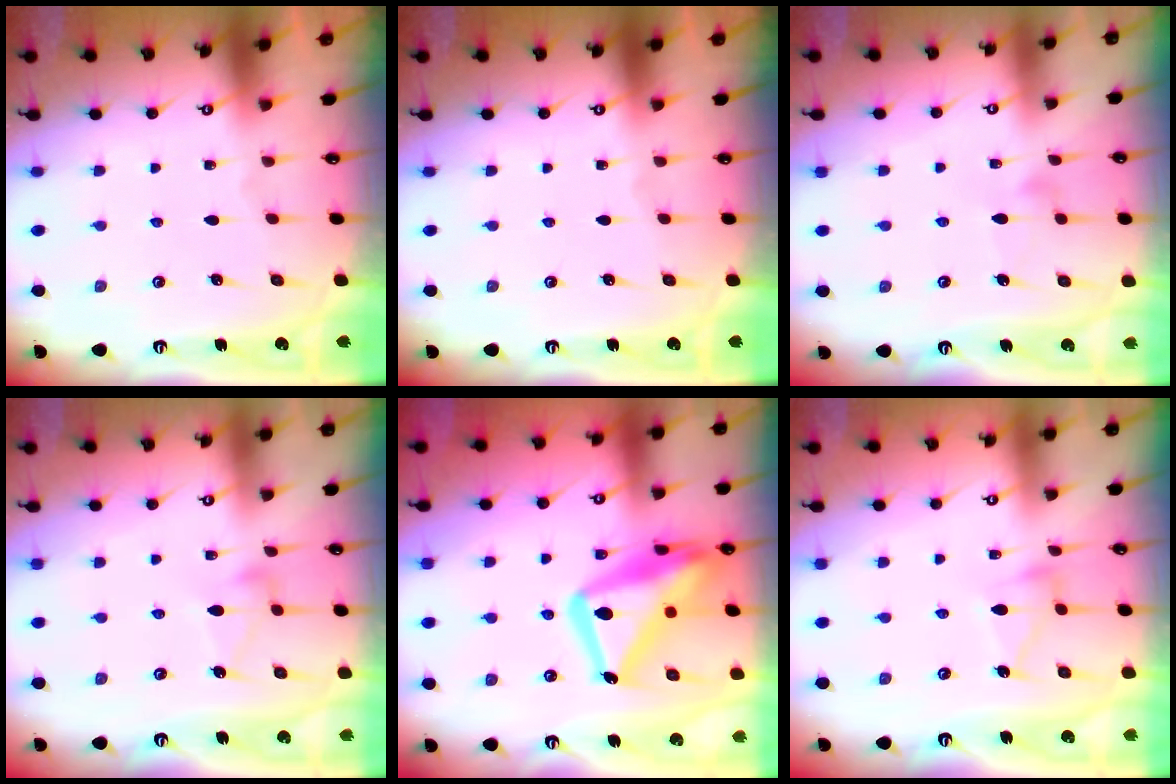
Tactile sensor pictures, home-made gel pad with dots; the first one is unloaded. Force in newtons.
{"total": 0.0}
{"total": 5.6, "press": 5.6, "slide": 0.2}
{"total": 6.4, "press": 6.4, "slide": 0.3}
{"total": 21.8, "press": 21.7, "slide": 2.2}
{"total": 8.0, "press": 8.0, "slide": 0.6}